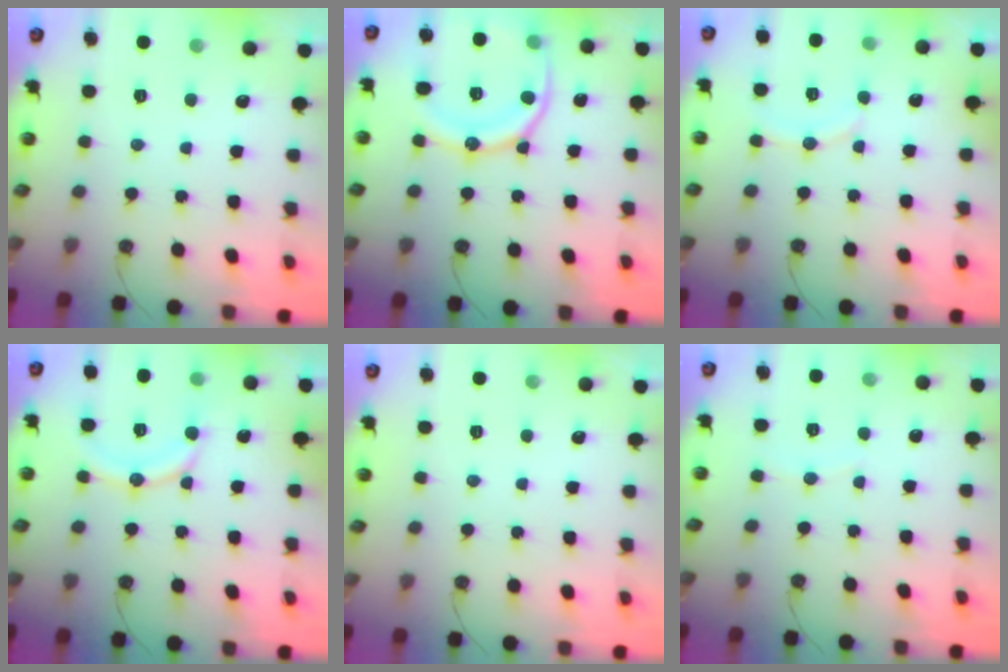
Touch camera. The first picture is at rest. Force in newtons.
{"total": 16.9, "press": 16.8, "slide": 1.9}
{"total": 8.1, "press": 7.8, "slide": 2.1}
{"total": 12.0, "press": 11.7, "slide": 2.6}
{"total": 0.0}
{"total": 3.1, "press": 3.1, "slide": 0.3}